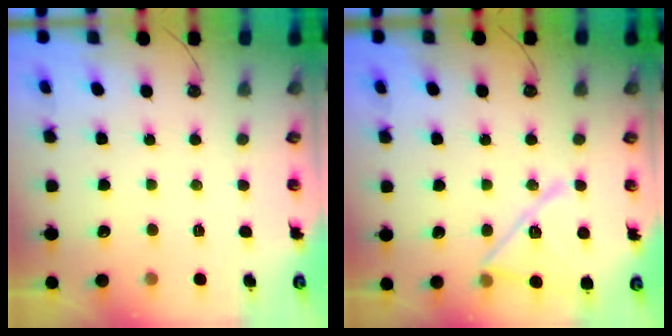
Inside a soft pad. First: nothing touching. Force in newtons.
{"total": 15.3, "press": 15.2, "slide": 0.3}